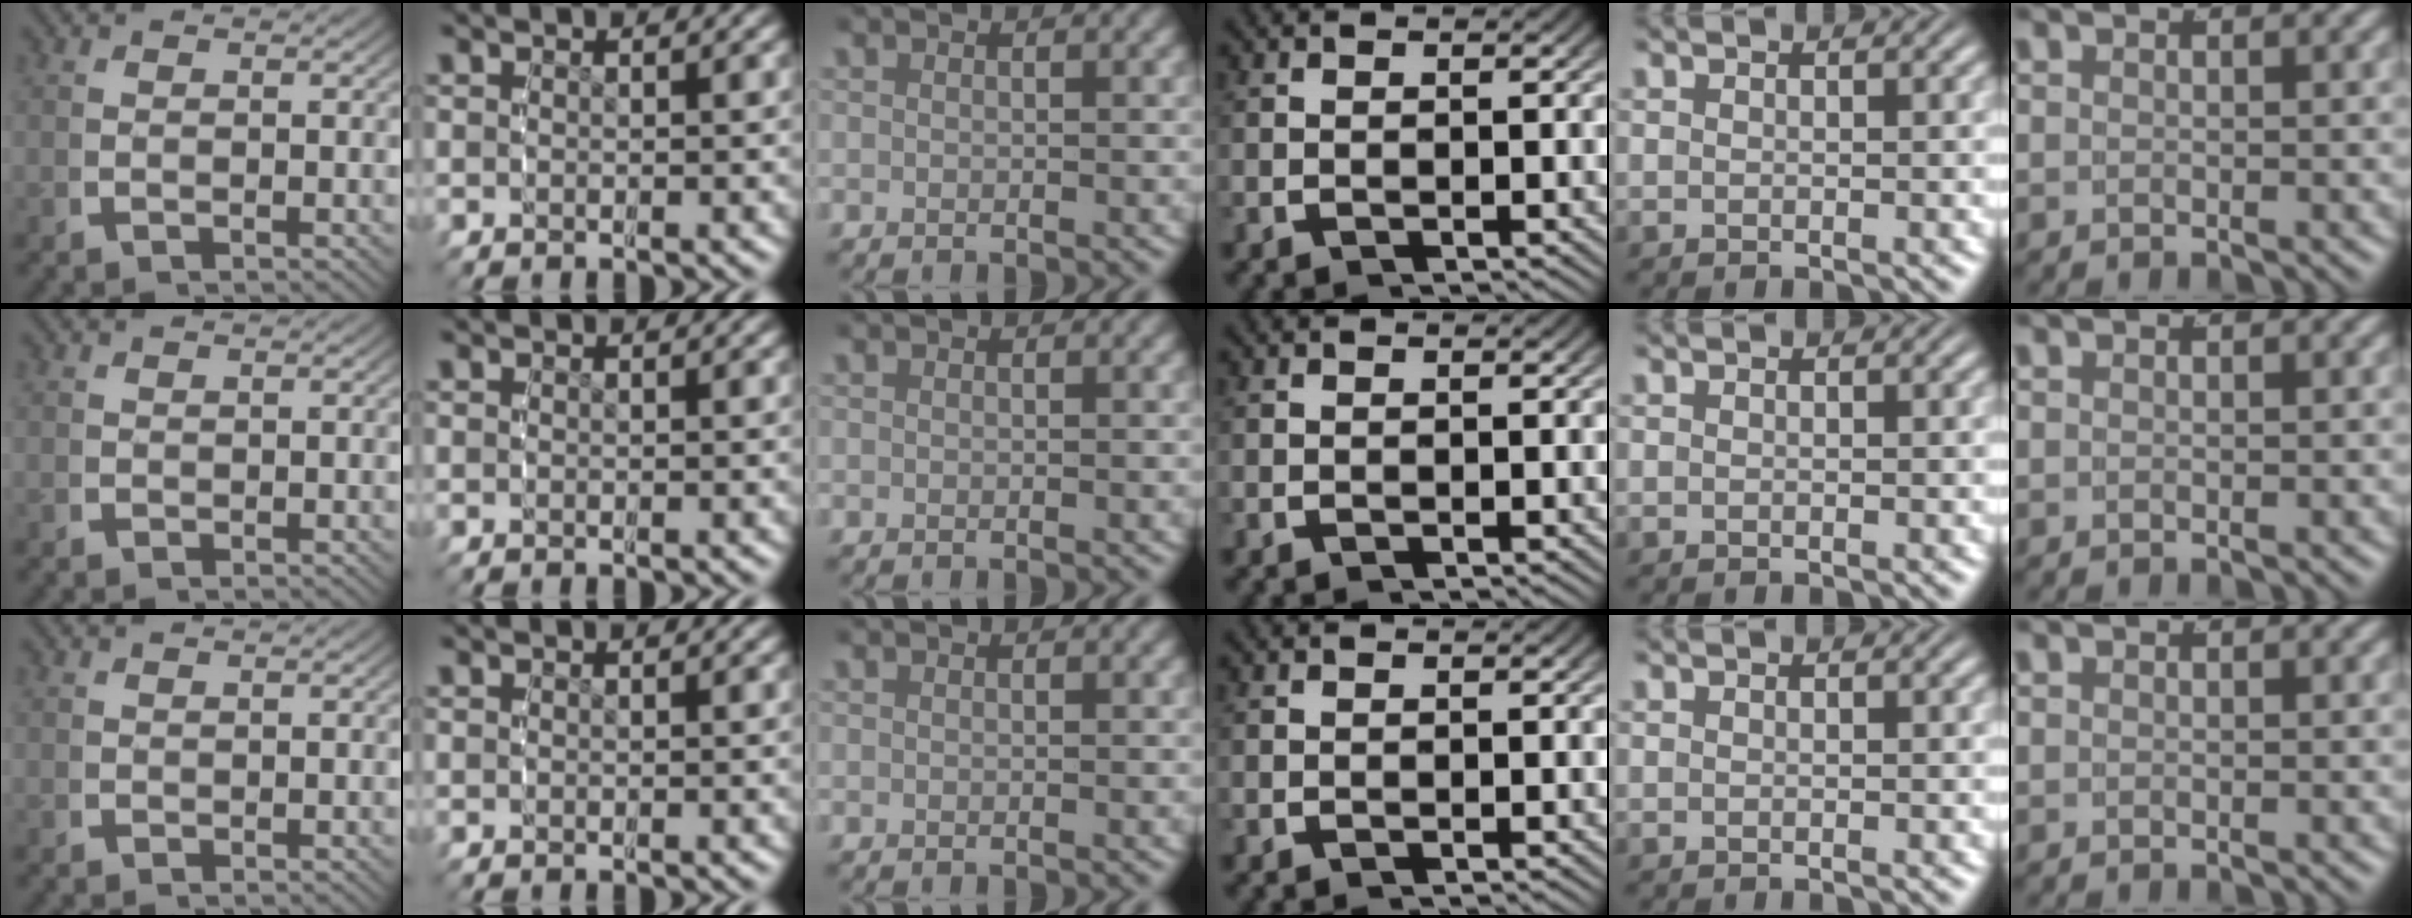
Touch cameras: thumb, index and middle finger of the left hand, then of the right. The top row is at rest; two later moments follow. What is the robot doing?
{"motion": "grasp_and_lifting", "object": "backpack"}